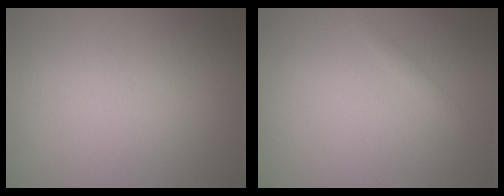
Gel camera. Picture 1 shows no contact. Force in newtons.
{"total": 0.7, "press": 0.7, "slide": 0.0}